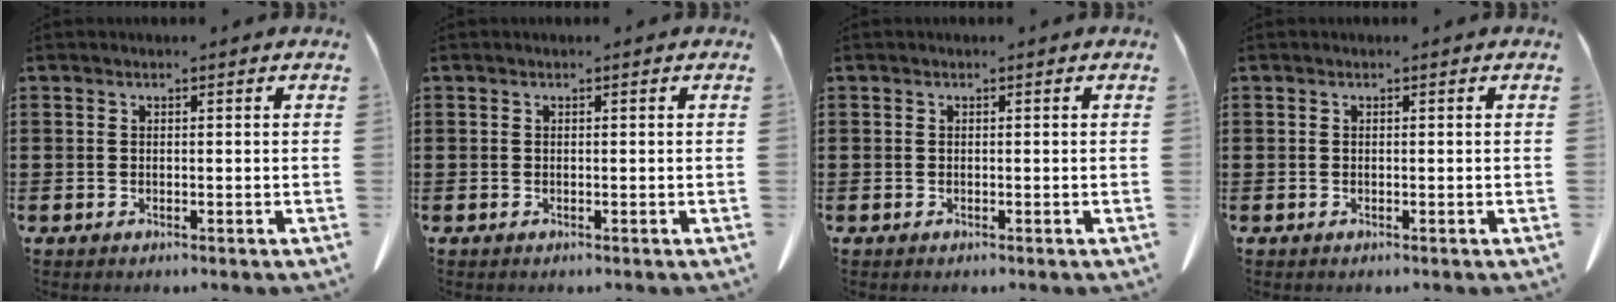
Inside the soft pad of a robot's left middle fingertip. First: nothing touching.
{"total": 0.0}
{"total": 0.0}
{"total": 0.0}